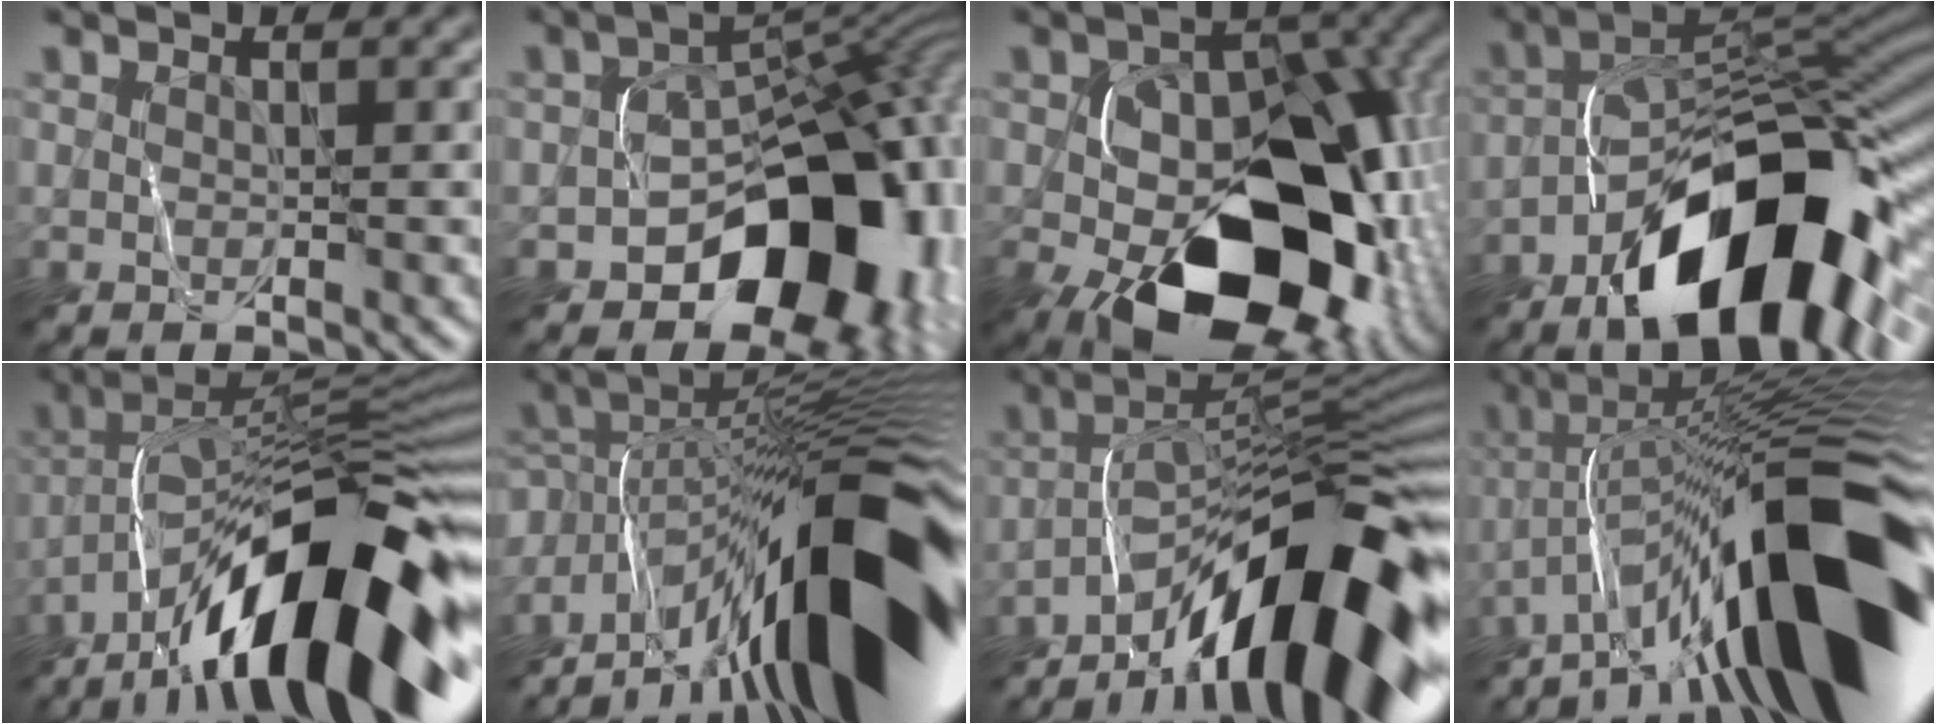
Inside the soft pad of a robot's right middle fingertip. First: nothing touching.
{"total": 14.8, "force": [-6.7, 9.3, 9.4], "torque": [-0.097, -0.003, -0.115]}
{"total": 15.3, "force": [-5.4, 9.1, 11.0], "torque": [-0.140, -0.014, -0.088]}
{"total": 15.4, "force": [-7.8, 6.7, 11.5], "torque": [-0.151, 0.012, -0.144]}
{"total": 16.9, "force": [-8.7, 5.0, 13.6], "torque": [-0.208, 0.034, -0.164]}
{"total": 16.8, "force": [-7.2, 4.9, 14.4], "torque": [-0.199, 0.041, -0.139]}
{"total": 15.1, "force": [-8.7, 3.7, 11.8], "torque": [-0.178, 0.016, -0.157]}
{"total": 17.5, "force": [-7.2, 4.0, 15.5], "torque": [-0.210, 0.042, -0.130]}